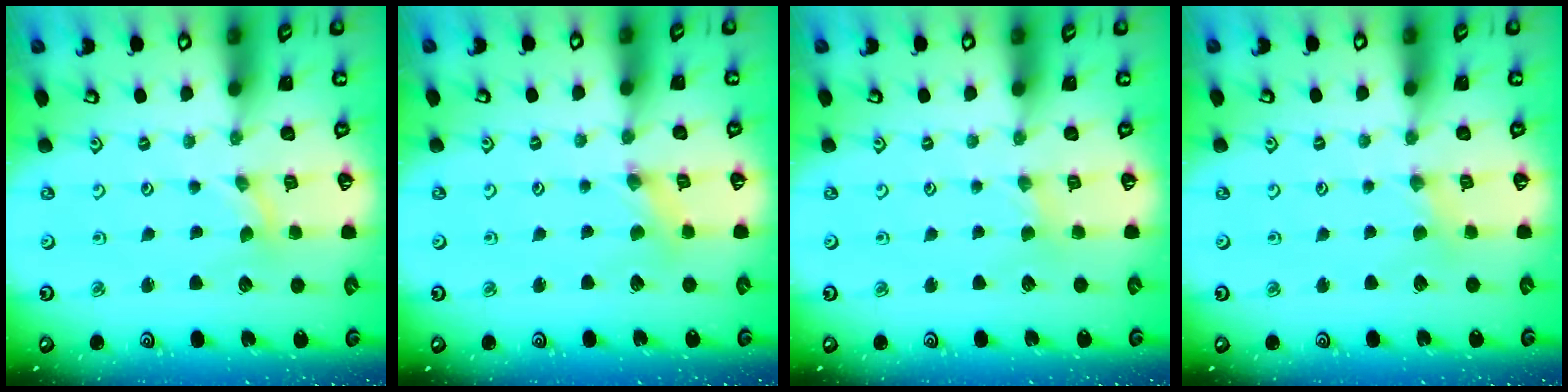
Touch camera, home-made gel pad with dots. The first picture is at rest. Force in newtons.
{"total": 0.9, "press": 0.9, "slide": 0.2}
{"total": 1.4, "press": 1.4, "slide": 0.3}
{"total": 1.8, "press": 1.7, "slide": 0.4}